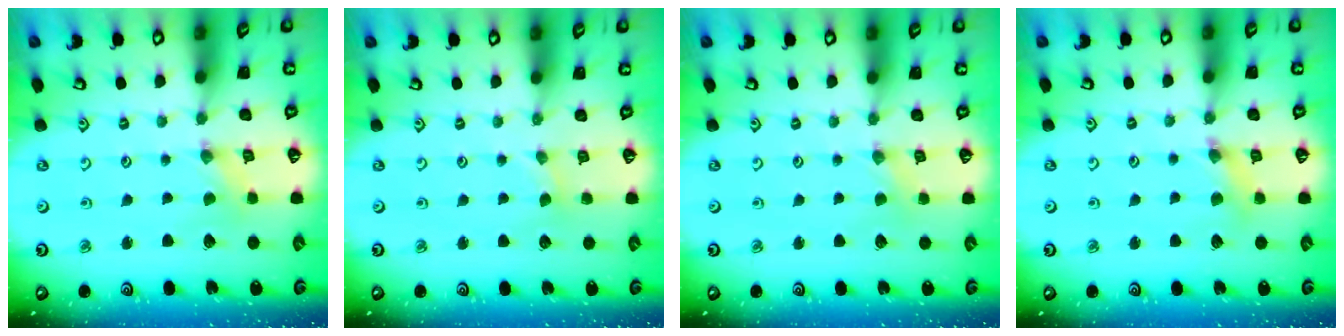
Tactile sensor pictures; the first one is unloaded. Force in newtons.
{"total": 0.6, "press": 0.5, "slide": 0.1}
{"total": 1.8, "press": 1.7, "slide": 0.4}
{"total": 5.1, "press": 5.1, "slide": 0.5}